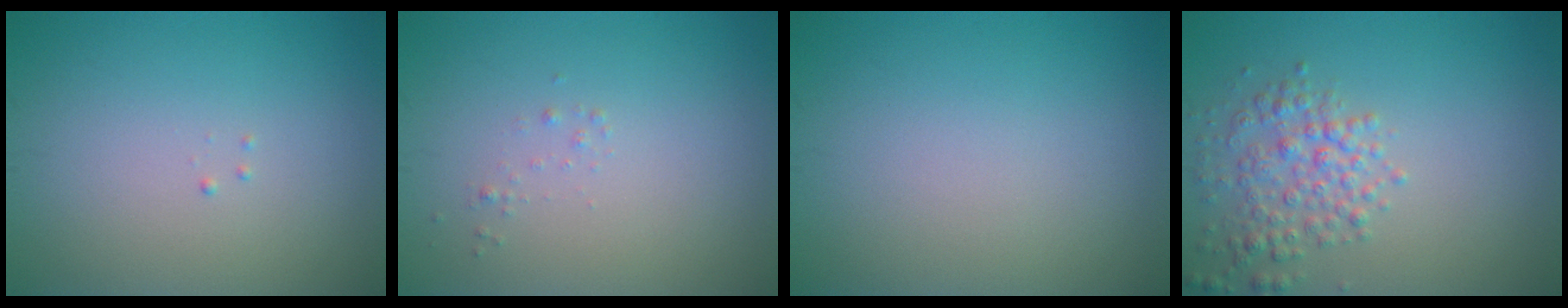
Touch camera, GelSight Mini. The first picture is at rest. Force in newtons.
{"total": 0.5, "press": 0.5, "slide": 0.0}
{"total": 0.0}
{"total": 3.3, "press": 3.3, "slide": 0.2}